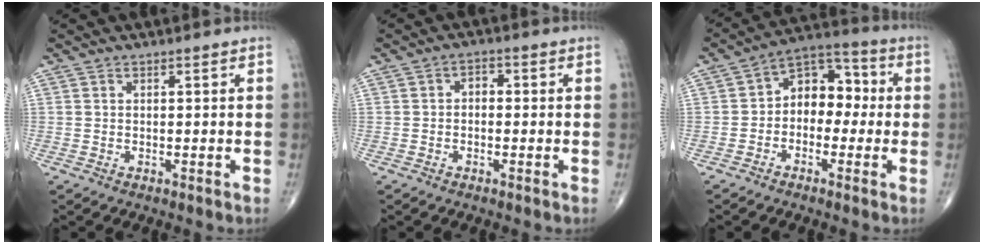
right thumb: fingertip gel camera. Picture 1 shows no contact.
{"total": 2.2, "force": [-0.3, 1.6, 1.5], "torque": [-0.008, 0.009, -0.015]}
{"total": 9.8, "force": [-0.5, 7.0, 6.9], "torque": [-0.061, 0.041, -0.028]}